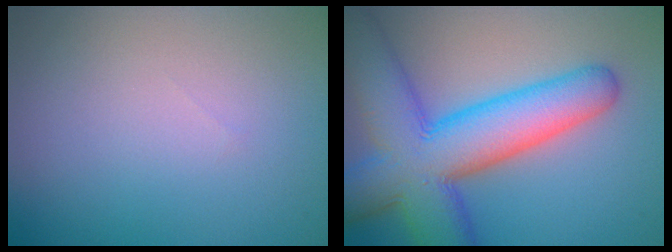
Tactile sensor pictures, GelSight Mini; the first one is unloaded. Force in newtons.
{"total": 11.9, "press": 11.9, "slide": 0.3}